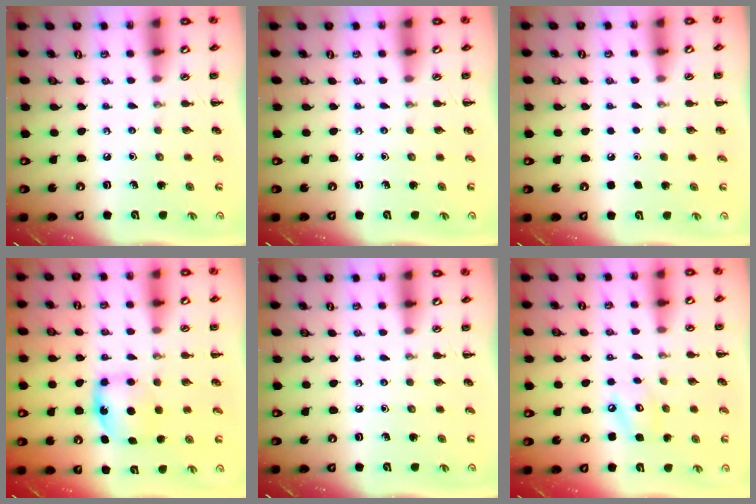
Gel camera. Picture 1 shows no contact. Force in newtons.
{"total": 0.0}
{"total": 1.6, "press": 1.6, "slide": 0.1}
{"total": 6.2, "press": 6.2, "slide": 0.8}
{"total": 0.0}
{"total": 6.2, "press": 6.2, "slide": 0.8}